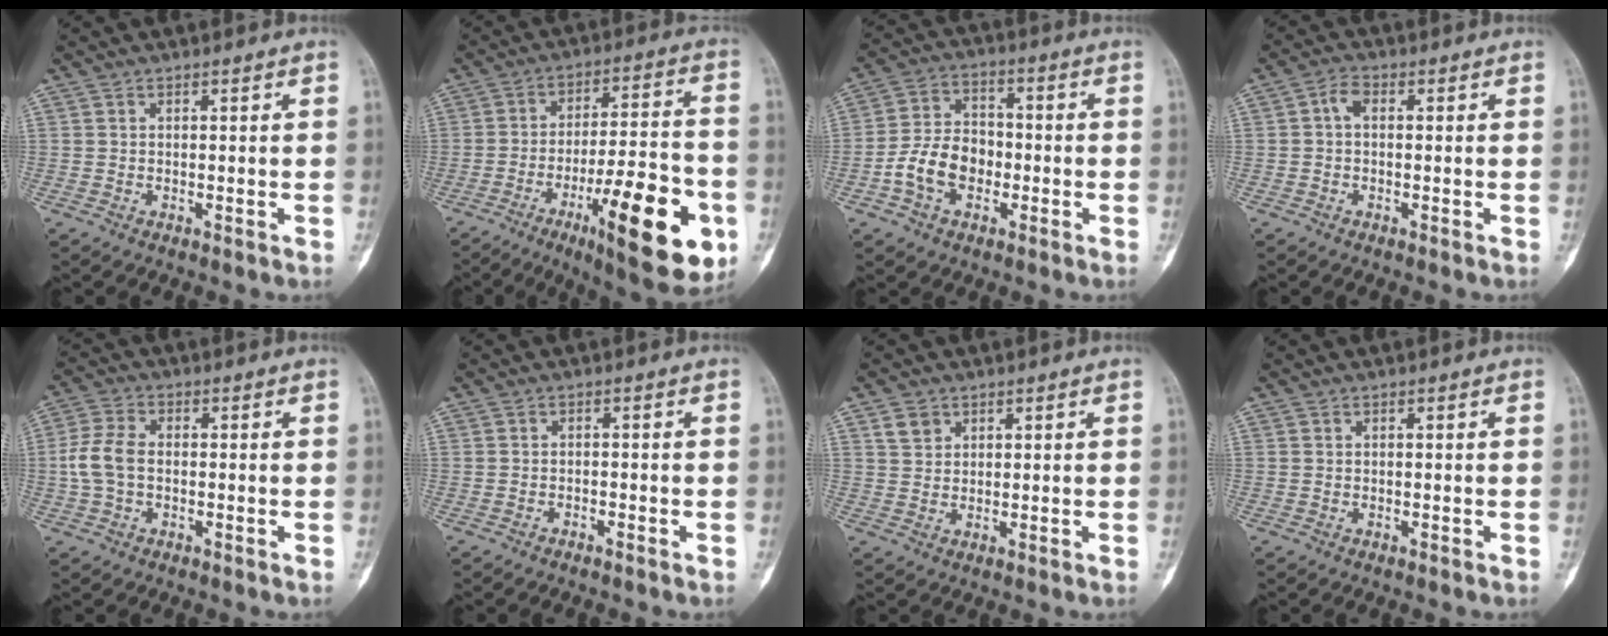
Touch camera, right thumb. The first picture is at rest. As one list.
[{"total": 22.4, "force": [-8.8, 6.3, 19.7], "torque": [-0.259, 0.028, -0.124]}, {"total": 10.1, "force": [-2.9, 7.2, 6.4], "torque": [-0.101, 0.033, -0.061]}, {"total": 3.3, "force": [0.2, 2.1, 2.6], "torque": [-0.040, 0.010, -0.006]}, {"total": 6.4, "force": [-0.5, 4.1, 4.9], "torque": [-0.112, 0.015, -0.016]}, {"total": 0.9, "force": [-0.8, 0.2, 0.2], "torque": [-0.008, 0.008, -0.013]}, {"total": 3.1, "force": [1.8, 2.3, 1.1], "torque": [-0.009, -0.006, 0.036]}, {"total": 0.0}]